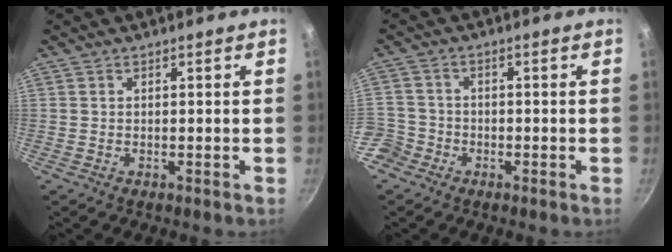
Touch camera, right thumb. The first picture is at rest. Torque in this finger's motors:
{"motor_torque": [2.40, 2.22, 2.12, -0.52, 0.38]}